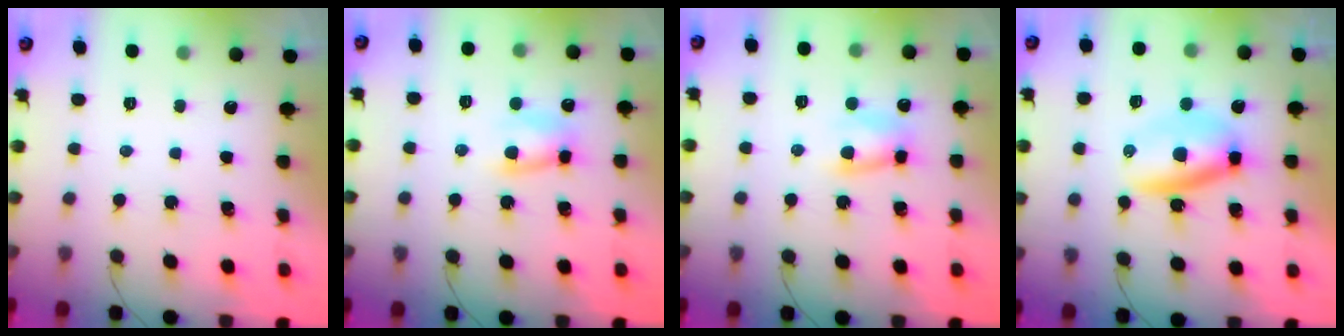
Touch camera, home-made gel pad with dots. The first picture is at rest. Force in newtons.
{"total": 6.7, "press": 6.7, "slide": 0.8}
{"total": 6.7, "press": 6.7, "slide": 0.8}
{"total": 6.7, "press": 6.5, "slide": 1.7}